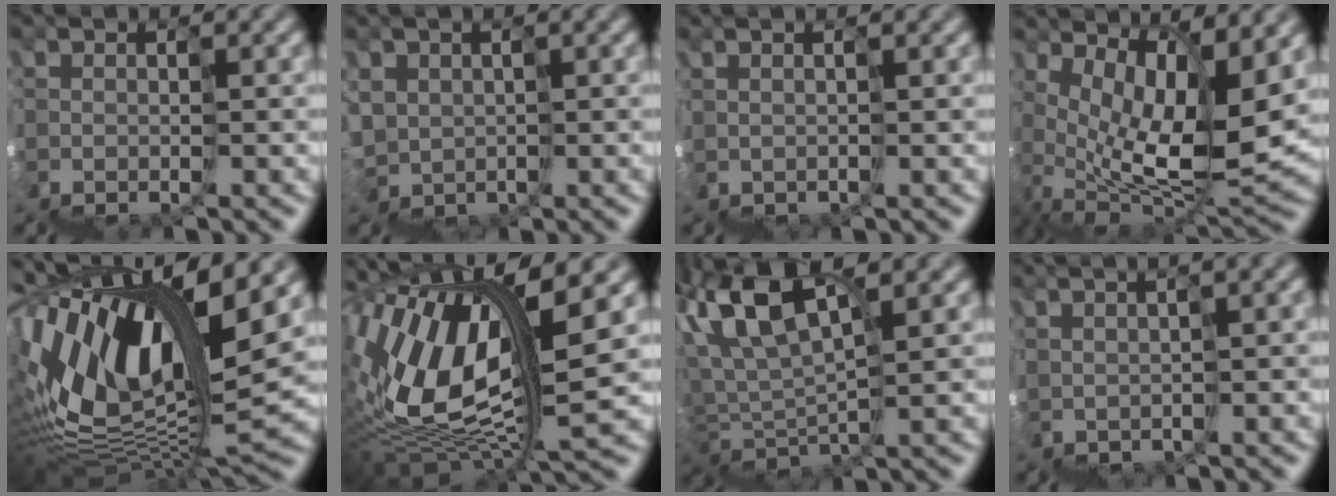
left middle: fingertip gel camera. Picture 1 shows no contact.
{"total": 2.7, "force": [1.6, 0.5, -2.0], "torque": [0.025, 0.029, 0.016]}
{"total": 2.8, "force": [1.6, -1.8, -1.5], "torque": [0.033, 0.018, 0.021]}
{"total": 6.6, "force": [4.1, -0.1, 5.1], "torque": [-0.083, 0.025, 0.074]}
{"total": 10.5, "force": [6.2, 2.9, 8.1], "torque": [-0.159, 0.047, 0.094]}
{"total": 6.9, "force": [4.8, 2.0, 4.5], "torque": [-0.115, 0.031, 0.073]}
{"total": 3.8, "force": [3.6, -0.9, 0.2], "torque": [-0.019, 0.047, 0.044]}
{"total": 4.6, "force": [3.8, -0.4, 2.5], "torque": [-0.014, 0.057, 0.069]}